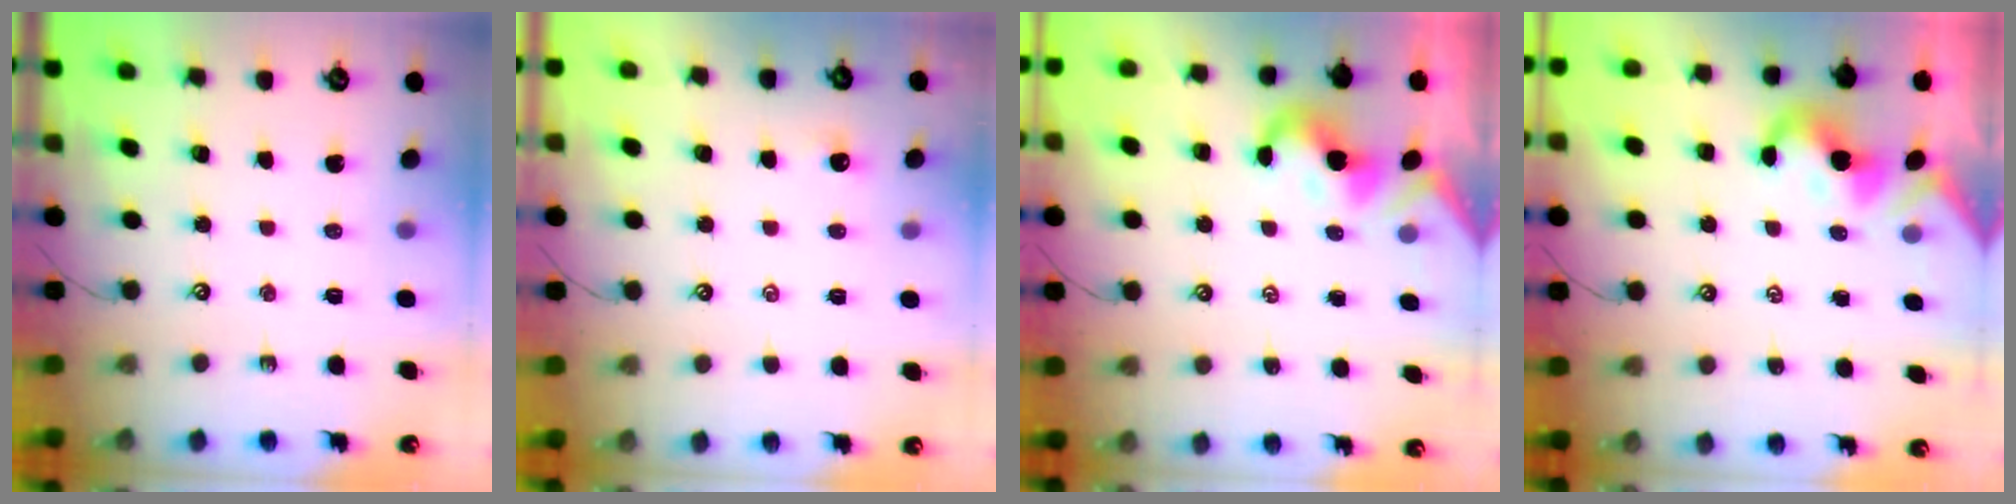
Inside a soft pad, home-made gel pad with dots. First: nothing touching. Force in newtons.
{"total": 1.4, "press": 1.3, "slide": 0.3}
{"total": 2.0, "press": 1.9, "slide": 0.5}
{"total": 2.1, "press": 2.0, "slide": 0.5}